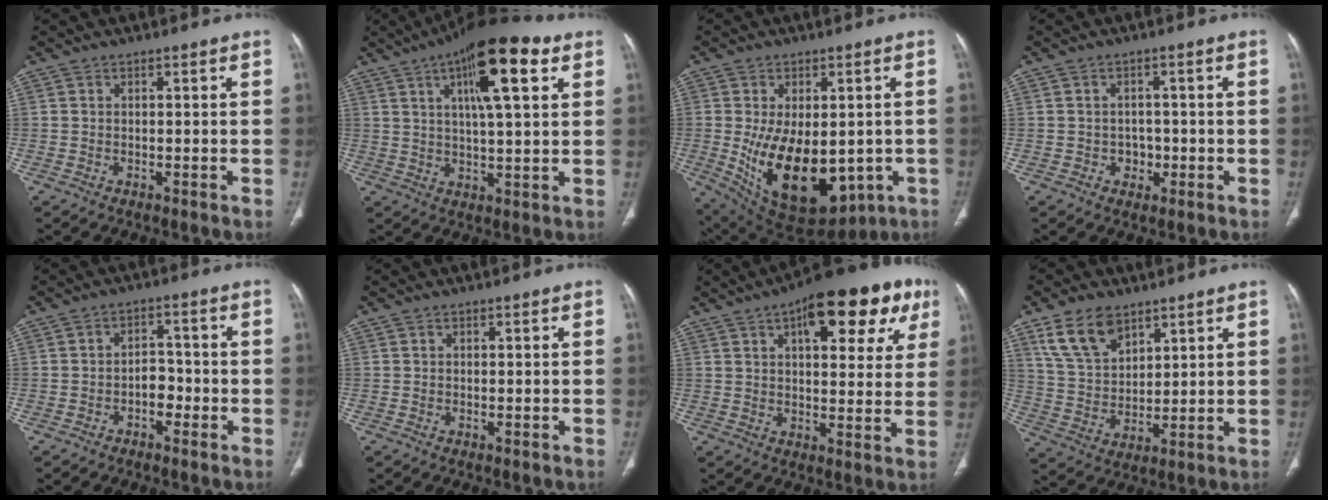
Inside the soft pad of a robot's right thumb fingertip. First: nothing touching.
{"total": 16.8, "force": [7.4, 4.8, 14.3], "torque": [-0.205, -0.009, 0.115]}
{"total": 19.6, "force": [-3.4, 11.4, 15.6], "torque": [-0.244, -0.020, -0.015]}
{"total": 3.0, "force": [-0.9, 2.6, 1.2], "torque": [0.005, 0.007, -0.012]}
{"total": 4.0, "force": [-1.8, 2.8, 2.3], "torque": [-0.012, 0.022, -0.035]}
{"total": 0.0}
{"total": 20.8, "force": [9.6, 8.6, 16.3], "torque": [-0.190, -0.003, 0.126]}
{"total": 10.8, "force": [6.7, 6.3, 5.6], "torque": [-0.090, -0.028, 0.140]}